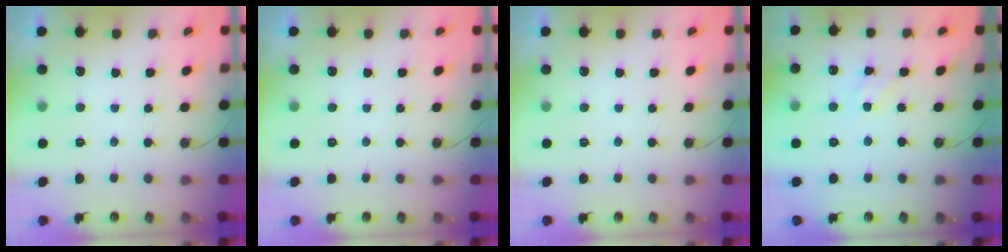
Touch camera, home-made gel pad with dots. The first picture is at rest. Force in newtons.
{"total": 0.0}
{"total": 0.0}
{"total": 3.3, "press": 3.3, "slide": 0.3}